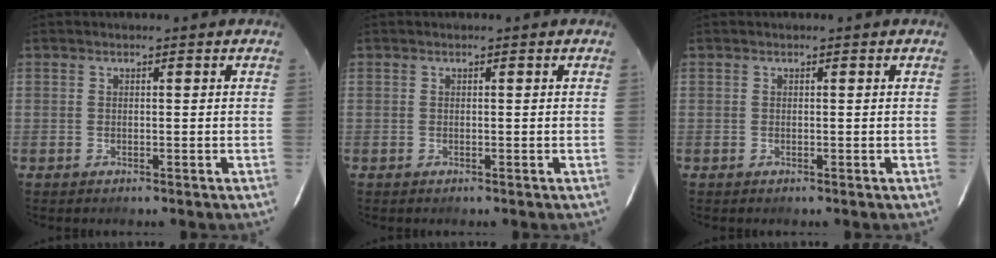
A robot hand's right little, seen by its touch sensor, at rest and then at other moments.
{"total": 0.0}
{"total": 0.0}